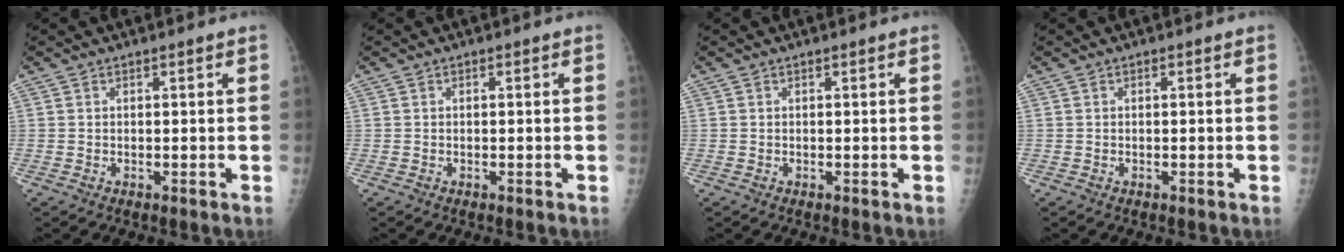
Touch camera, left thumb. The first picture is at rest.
{"total": 0.0}
{"total": 0.0}
{"total": 0.0}